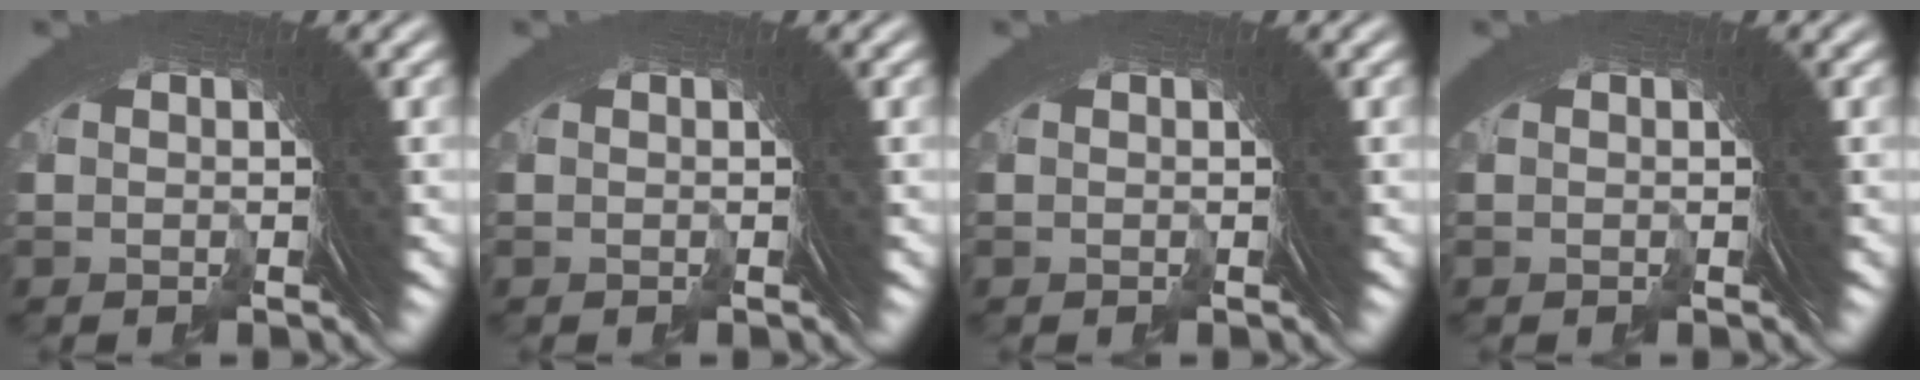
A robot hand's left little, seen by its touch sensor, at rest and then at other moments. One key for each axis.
{"total": 0.0}
{"total": 0.0}
{"total": 0.0}